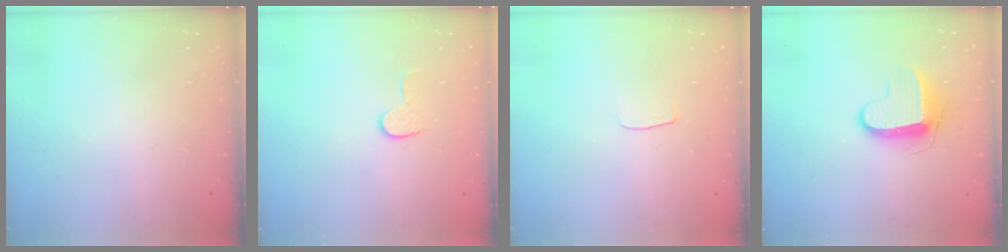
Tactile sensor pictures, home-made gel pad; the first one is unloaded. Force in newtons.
{"total": 4.4, "press": 4.4, "slide": 0.4}
{"total": 3.0, "press": 3.0, "slide": 0.3}
{"total": 9.3, "press": 9.3, "slide": 0.5}